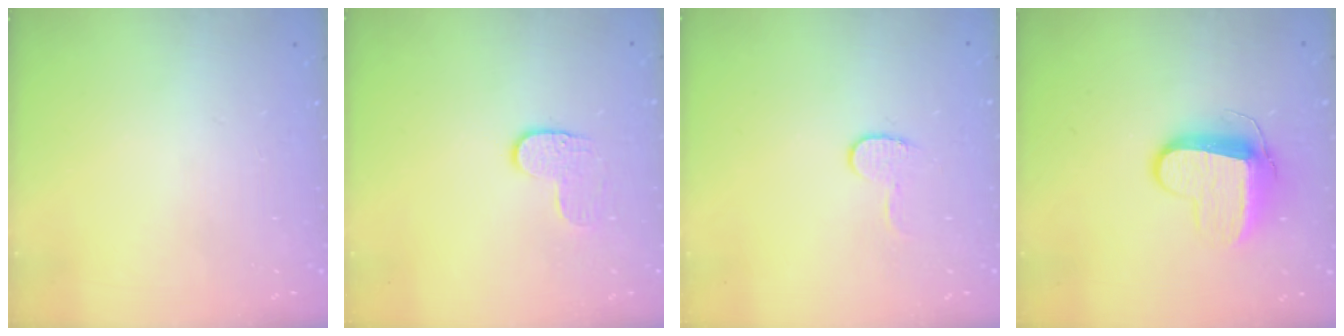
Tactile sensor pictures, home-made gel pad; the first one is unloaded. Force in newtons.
{"total": 4.1, "press": 4.1, "slide": 0.3}
{"total": 6.2, "press": 6.1, "slide": 0.6}
{"total": 10.5, "press": 10.5, "slide": 0.8}